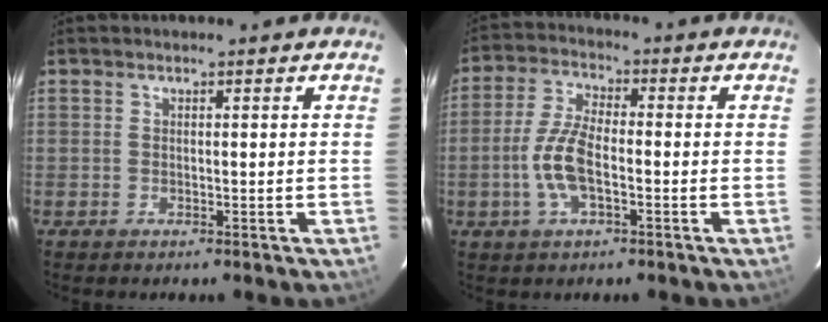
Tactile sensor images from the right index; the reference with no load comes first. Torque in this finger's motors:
{"motor_torque": [0.31, -0.09, 0.25, 0.06]}